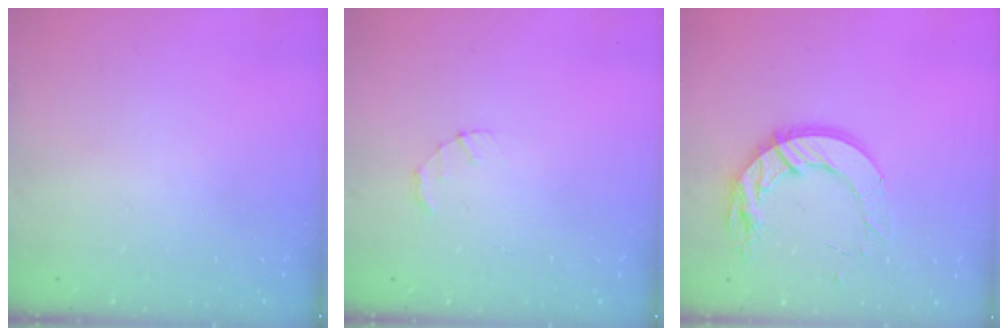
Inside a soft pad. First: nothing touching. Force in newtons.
{"total": 1.5, "press": 1.5, "slide": 0.3}
{"total": 13.8, "press": 13.8, "slide": 1.0}